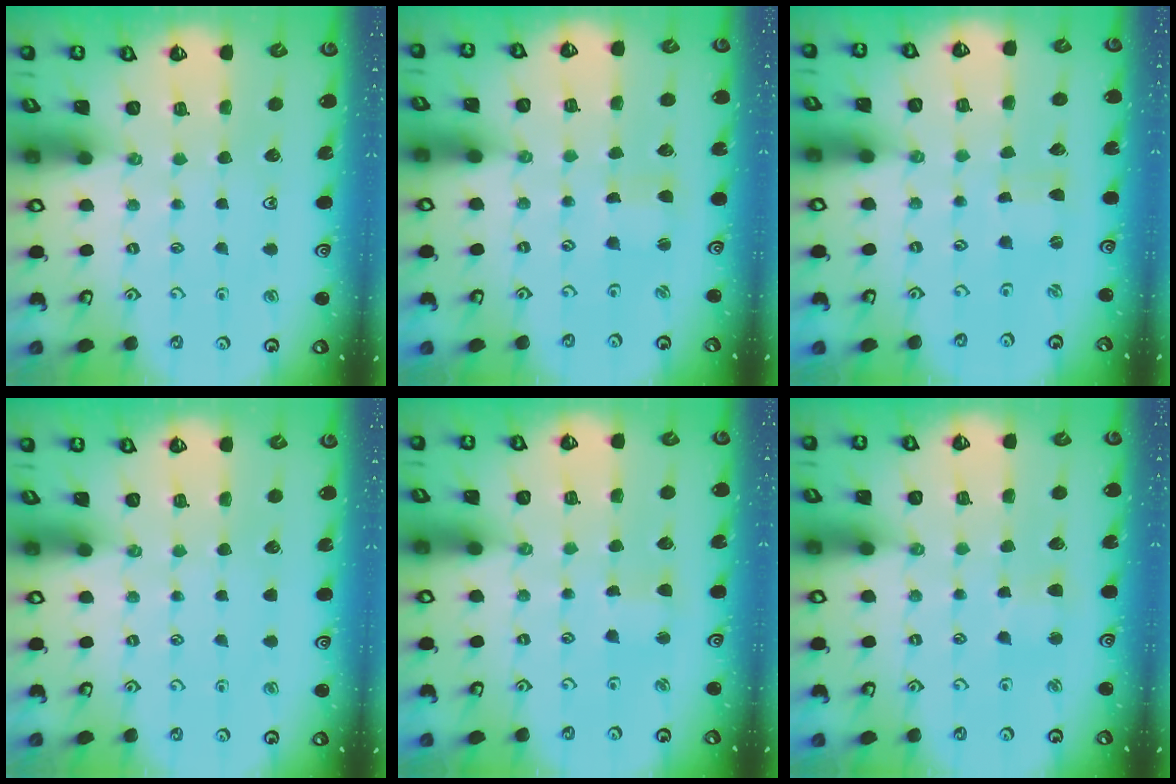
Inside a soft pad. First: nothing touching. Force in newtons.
{"total": 1.8, "press": 1.8, "slide": 0.3}
{"total": 0.0}
{"total": 0.0}
{"total": 2.4, "press": 2.4, "slide": 0.3}
{"total": 2.9, "press": 2.9, "slide": 0.3}